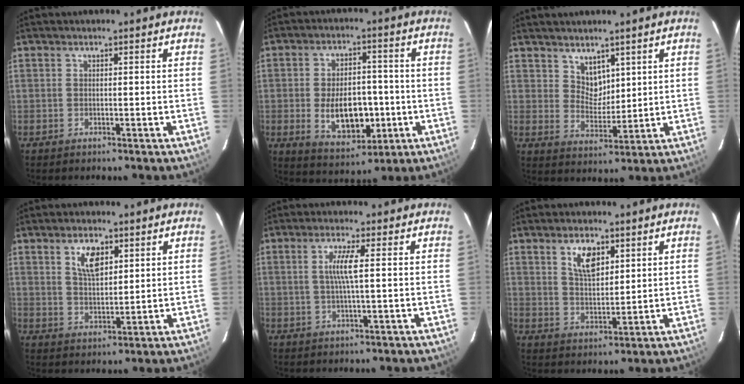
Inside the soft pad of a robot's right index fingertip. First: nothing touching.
{"total": 11.9, "force": [-2.3, 6.9, 9.4], "torque": [-0.177, 0.000, -0.019]}
{"total": 4.9, "force": [3.5, 3.2, 1.5], "torque": [-0.014, 0.003, 0.069]}
{"total": 6.0, "force": [2.9, 2.9, 4.4], "torque": [-0.078, 0.005, 0.056]}
{"total": 4.3, "force": [0.5, -0.4, 4.2], "torque": [-0.081, -0.001, 0.010]}
{"total": 6.5, "force": [3.3, 3.1, 4.7], "torque": [-0.082, 0.005, 0.065]}